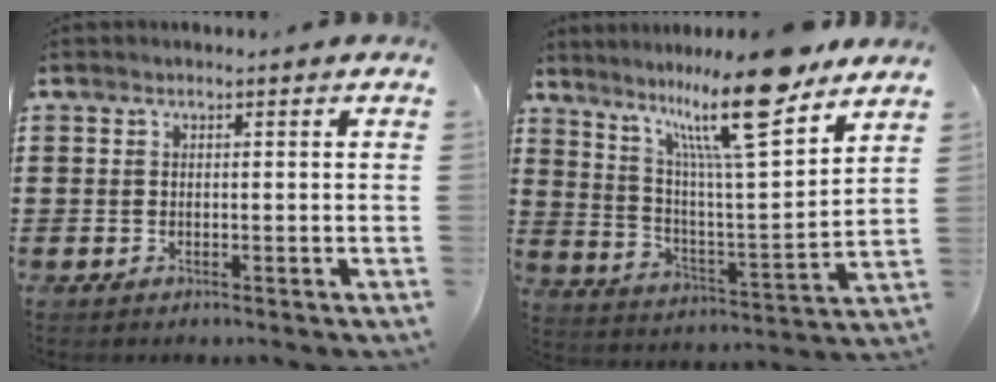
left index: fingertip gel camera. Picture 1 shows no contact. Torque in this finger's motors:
{"motor_torque": [2.14, 0.00, 1.05, 0.21]}